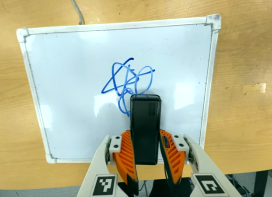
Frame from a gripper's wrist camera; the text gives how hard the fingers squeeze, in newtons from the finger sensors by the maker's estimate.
{"total": 5.9, "left": 3.8, "right": 8.0}